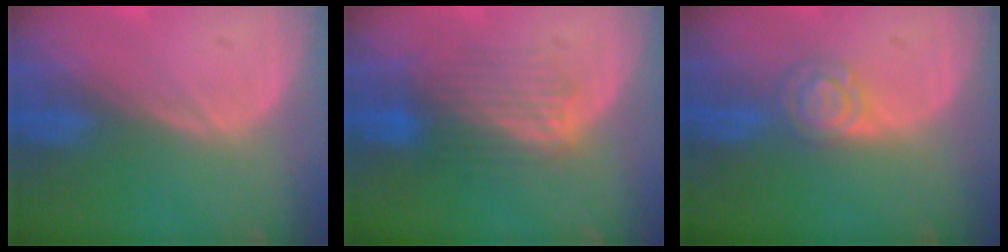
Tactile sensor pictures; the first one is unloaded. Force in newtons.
{"total": 5.9, "press": 5.9, "slide": 0.6}
{"total": 4.4, "press": 4.4, "slide": 0.0}